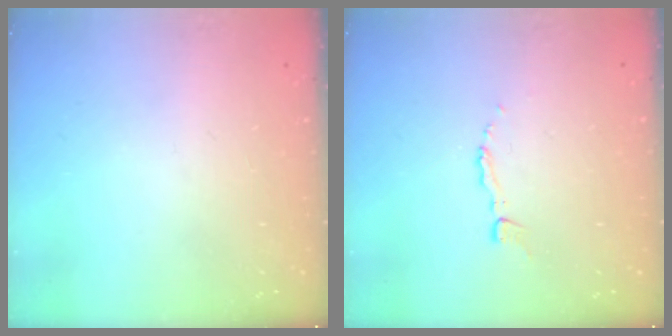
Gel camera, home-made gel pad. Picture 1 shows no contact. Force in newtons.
{"total": 2.9, "press": 2.9, "slide": 0.2}